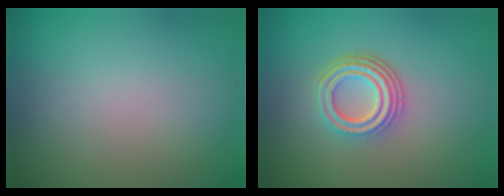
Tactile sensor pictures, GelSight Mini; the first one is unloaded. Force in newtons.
{"total": 4.6, "press": 3.3, "slide": 3.2}